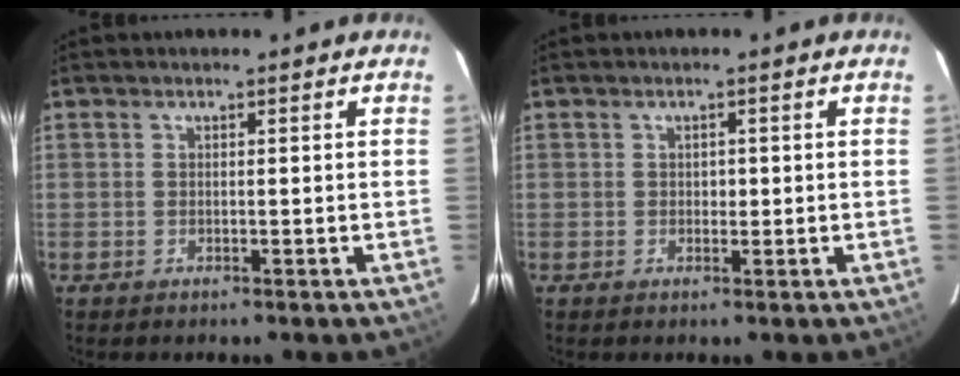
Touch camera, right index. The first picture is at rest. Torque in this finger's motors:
{"motor_torque": [0.15, 0.11, 0.07, 0.01]}